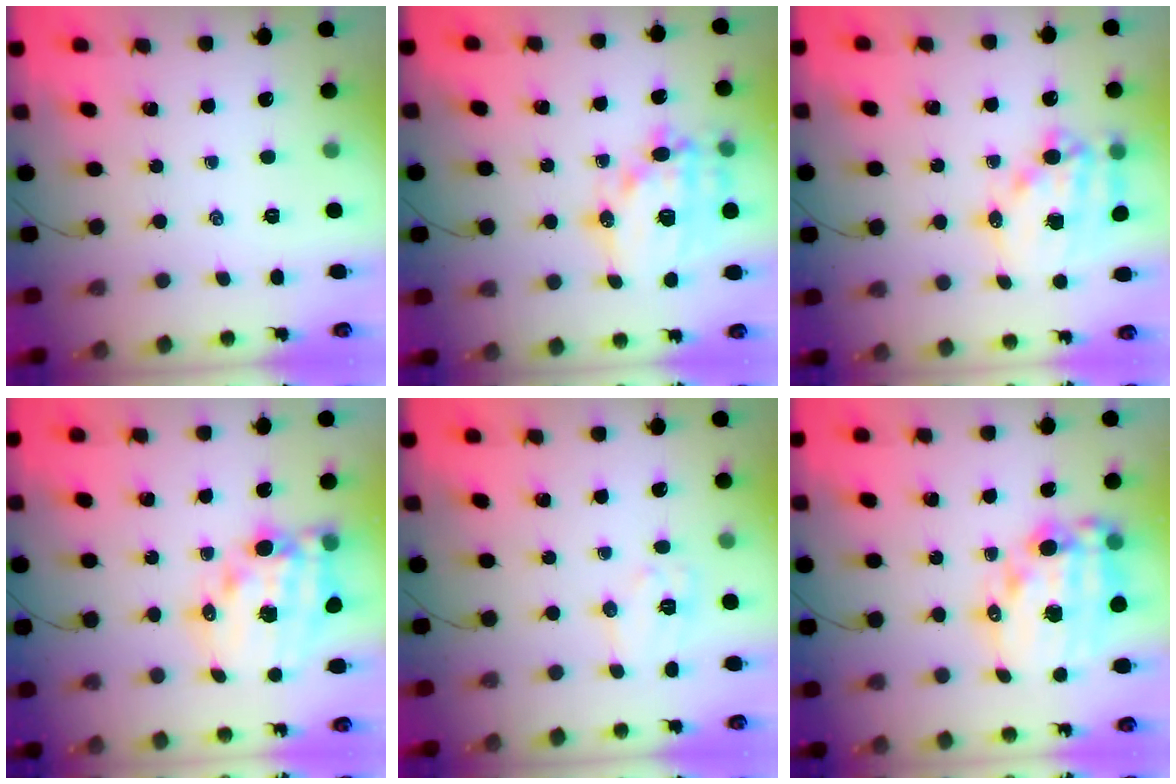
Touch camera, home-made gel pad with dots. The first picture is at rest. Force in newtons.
{"total": 17.0, "press": 16.6, "slide": 3.5}
{"total": 14.2, "press": 13.8, "slide": 3.3}
{"total": 14.9, "press": 14.5, "slide": 3.4}
{"total": 6.3, "press": 6.2, "slide": 0.9}
{"total": 17.2, "press": 16.9, "slide": 3.6}